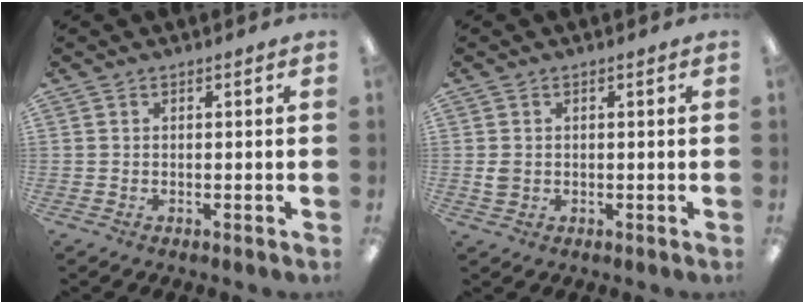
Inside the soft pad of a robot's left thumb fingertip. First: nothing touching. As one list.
[{"total": 2.2, "force": [0.1, 1.8, 1.3], "torque": [-0.016, 0.001, 0.001]}]